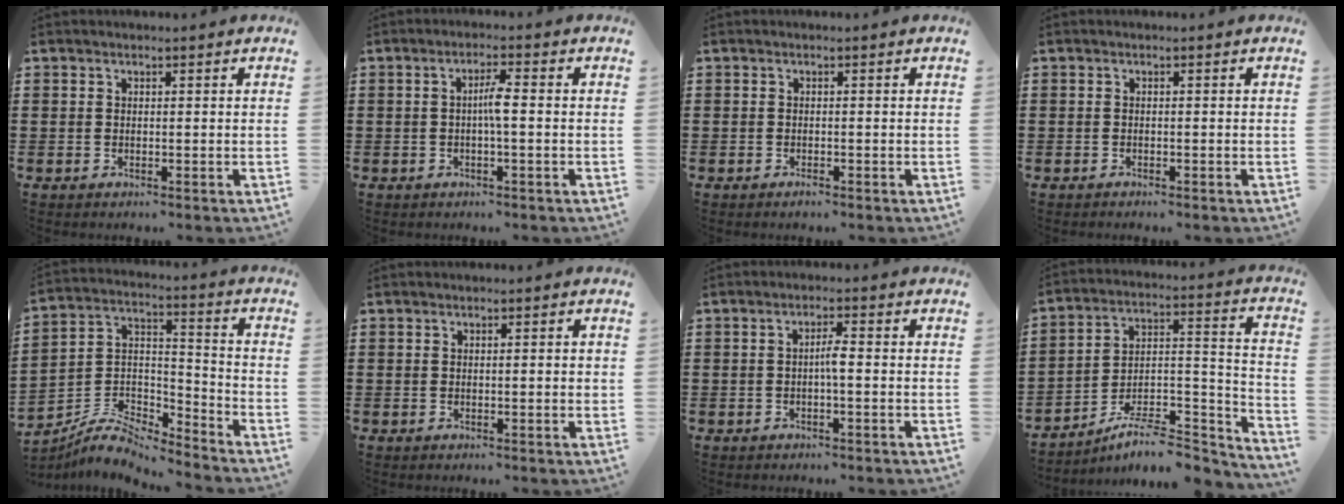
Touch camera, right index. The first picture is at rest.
{"total": 3.1, "force": [-0.4, 0.3, 3.1], "torque": [-0.057, -0.002, -0.009]}
{"total": 0.7, "force": [-0.6, 0.2, 0.4], "torque": [-0.010, -0.005, -0.010]}
{"total": 0.6, "force": [-0.6, 0.1, 0.1], "torque": [-0.004, -0.002, -0.013]}
{"total": 7.0, "force": [-6.5, 1.8, 2.1], "torque": [-0.059, 0.000, -0.131]}
{"total": 1.0, "force": [0.0, 0.1, 1.0], "torque": [-0.018, -0.001, 0.000]}
{"total": 2.5, "force": [-0.5, 0.3, 2.5], "torque": [-0.047, 0.001, -0.010]}
{"total": 8.0, "force": [-6.6, 2.0, 4.0], "torque": [-0.063, 0.005, -0.127]}